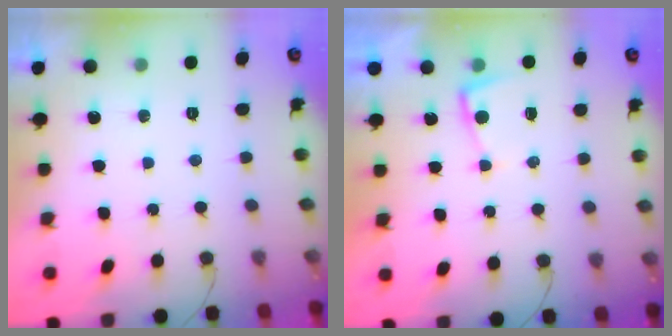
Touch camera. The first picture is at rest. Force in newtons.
{"total": 2.0, "press": 2.0, "slide": 0.4}